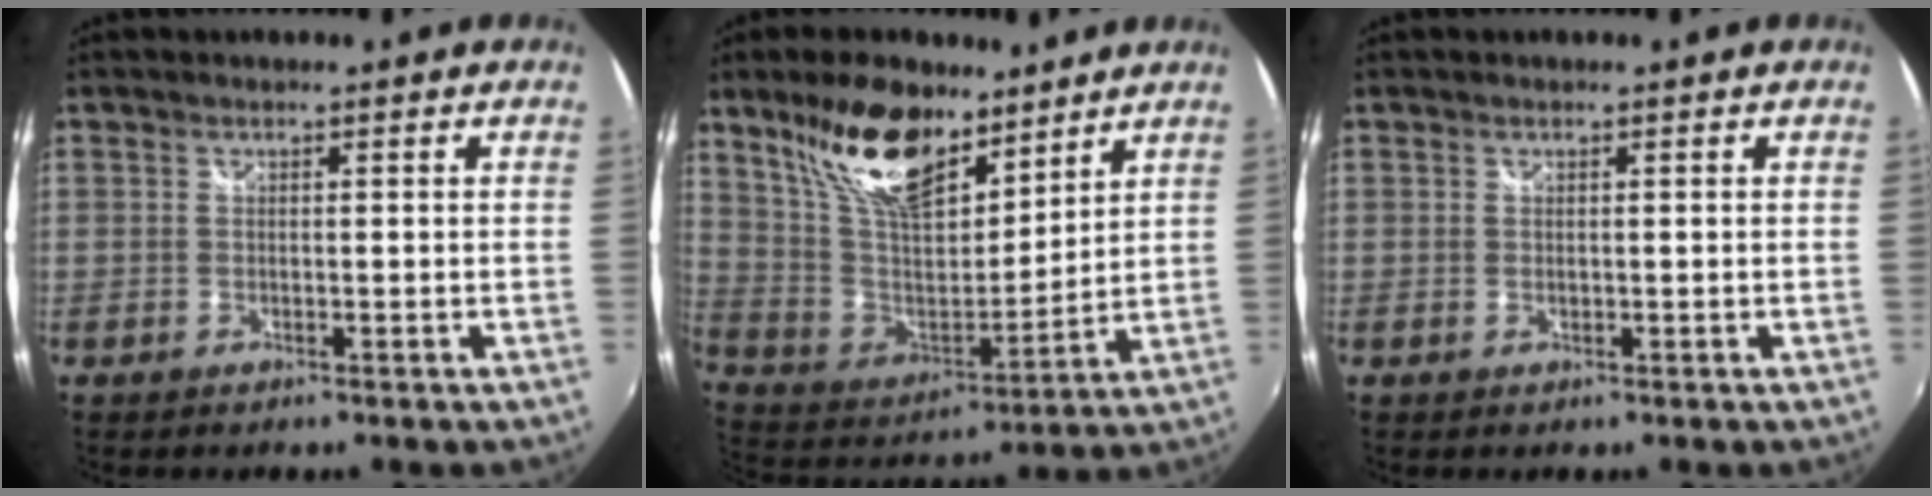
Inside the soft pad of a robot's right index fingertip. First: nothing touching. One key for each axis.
{"total": 19.1, "fx": 12.5, "fy": 8.6, "fz": 11.7, "tx": -0.230, "ty": 0.014, "tz": 0.243}
{"total": 0.0}